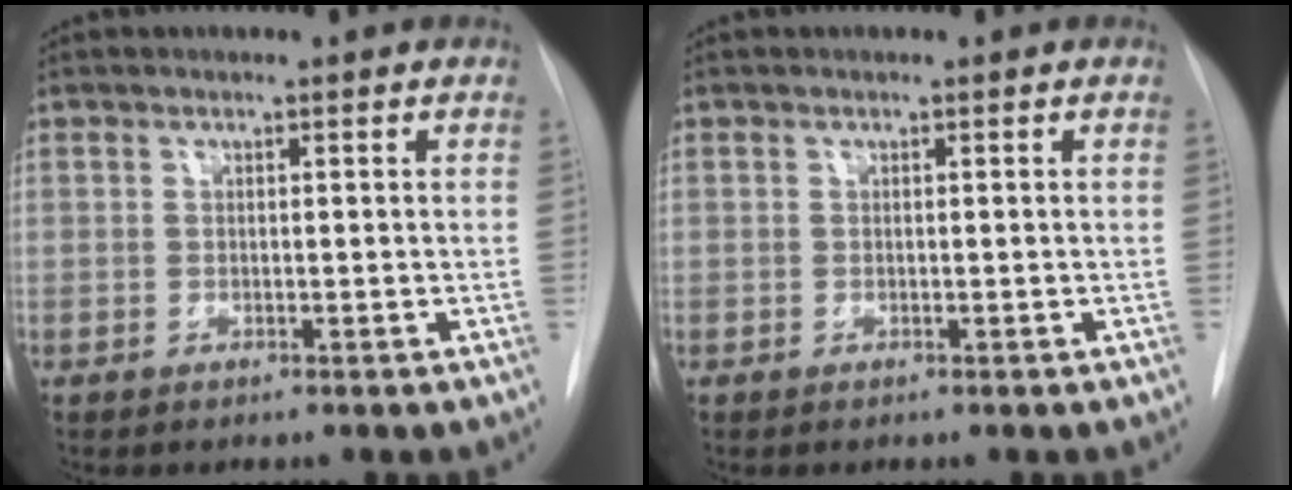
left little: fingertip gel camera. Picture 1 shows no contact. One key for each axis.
{"total": 0.0}